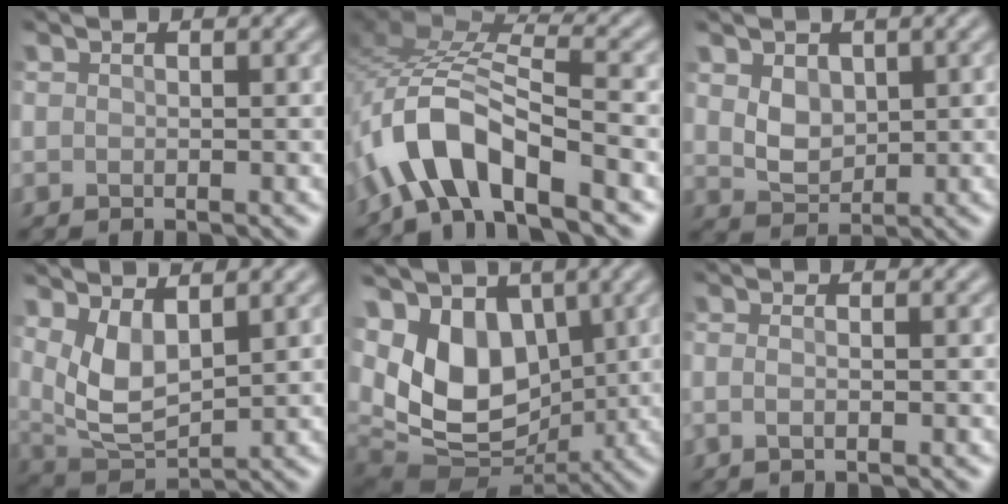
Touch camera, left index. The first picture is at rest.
{"total": 9.4, "force": [-4.8, 4.0, 7.0], "torque": [-0.127, 0.018, -0.100]}
{"total": 2.6, "force": [1.1, 1.9, 1.3], "torque": [-0.030, 0.001, 0.023]}
{"total": 4.6, "force": [1.9, 2.2, 3.5], "torque": [-0.081, -0.004, 0.046]}
{"total": 9.7, "force": [1.9, 6.7, 6.7], "torque": [-0.139, -0.005, 0.028]}
{"total": 2.0, "force": [0.1, 1.1, 1.7], "torque": [-0.012, 0.002, -0.017]}